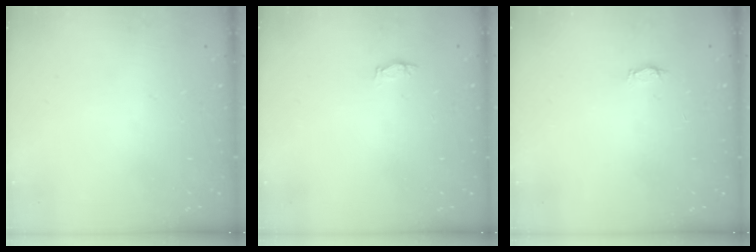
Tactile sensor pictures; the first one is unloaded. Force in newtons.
{"total": 2.9, "press": 2.7, "slide": 1.1}
{"total": 2.2, "press": 2.2, "slide": 0.3}